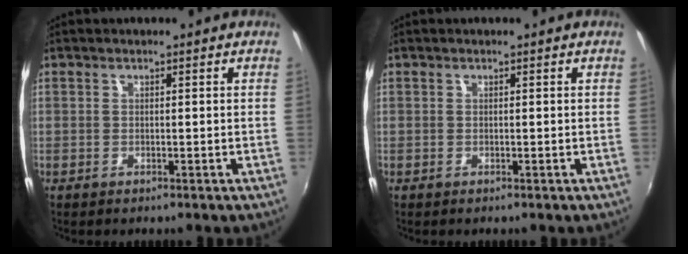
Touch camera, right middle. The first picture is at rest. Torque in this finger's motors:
{"motor_torque": [-2.14, 0.00, 0.00, 0.00]}